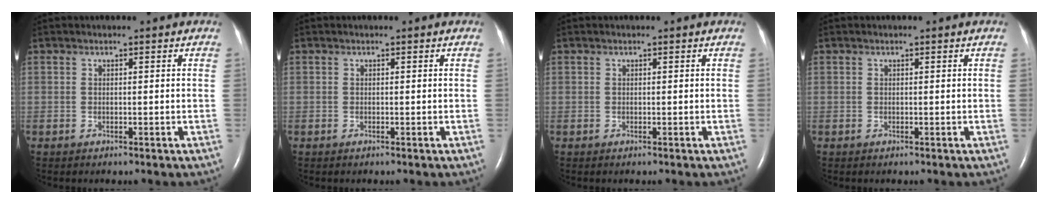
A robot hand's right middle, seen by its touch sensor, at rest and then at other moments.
{"total": 0.0}
{"total": 0.0}
{"total": 0.0}